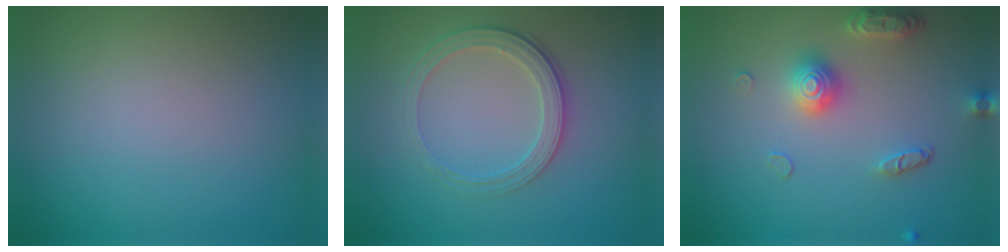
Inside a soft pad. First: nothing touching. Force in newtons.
{"total": 2.8, "press": 2.7, "slide": 0.9}
{"total": 3.5, "press": 3.1, "slide": 1.7}